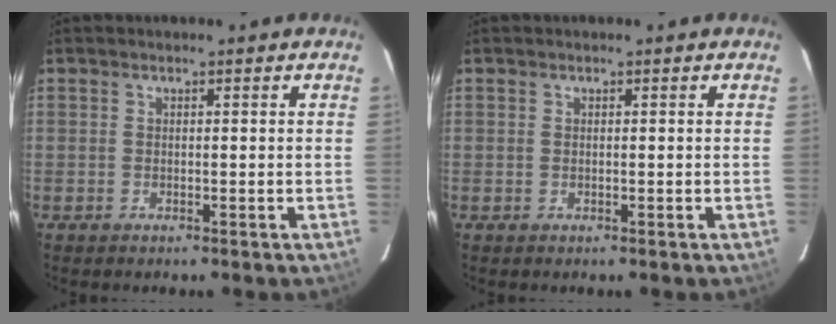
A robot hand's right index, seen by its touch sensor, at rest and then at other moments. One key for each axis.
{"total": 0.0}